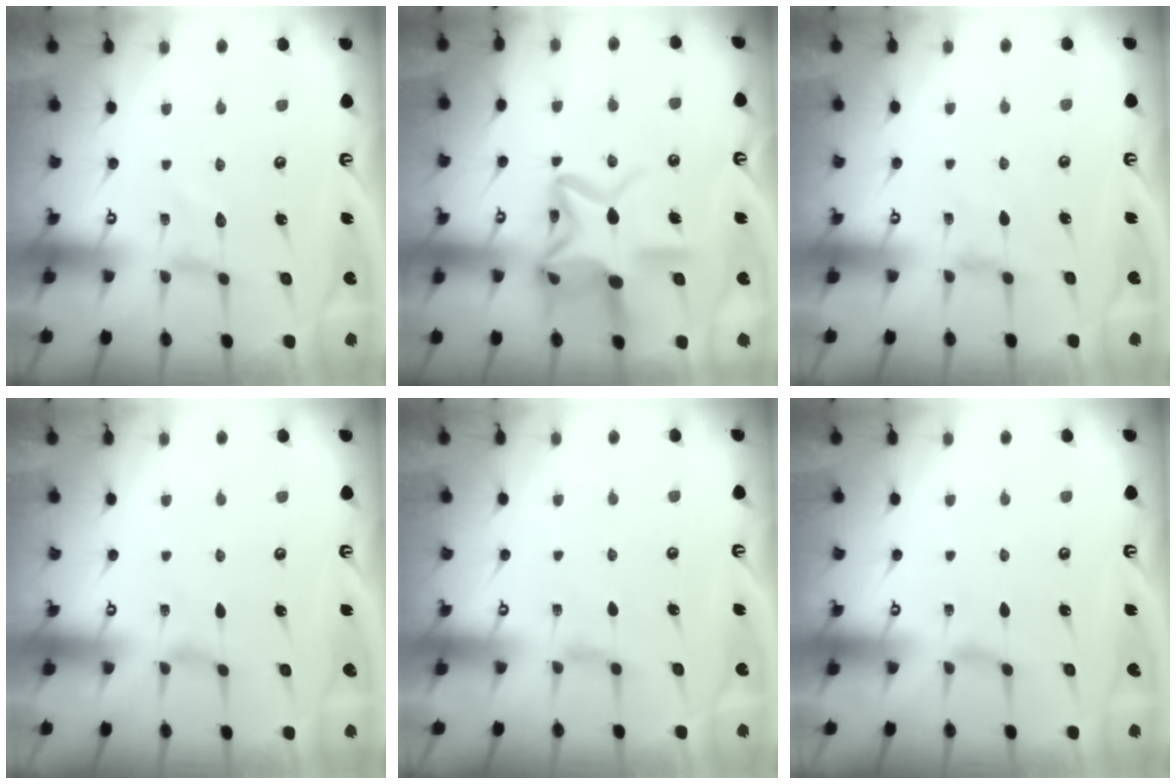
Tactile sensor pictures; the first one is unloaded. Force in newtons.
{"total": 17.6, "press": 17.5, "slide": 1.5}
{"total": 2.7, "press": 2.6, "slide": 0.5}
{"total": 0.0}
{"total": 2.4, "press": 2.4, "slide": 0.4}
{"total": 1.7, "press": 1.6, "slide": 0.4}